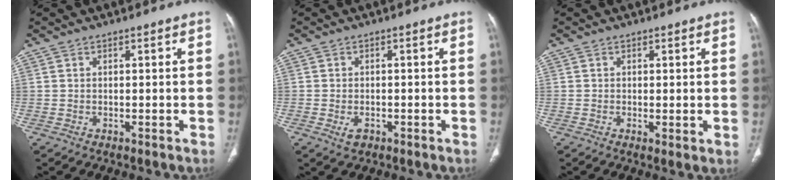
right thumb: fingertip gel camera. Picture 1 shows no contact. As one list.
[{"total": 2.3, "force": [-1.0, 1.4, 1.4], "torque": [-0.024, 0.003, -0.010]}, {"total": 1.7, "force": [-0.1, 0.4, 1.7], "torque": [-0.034, -0.009, -0.002]}]